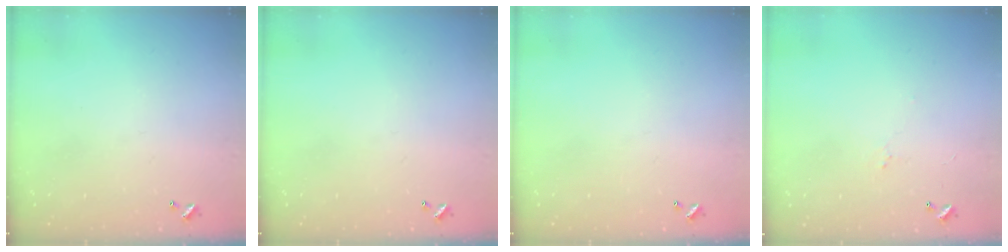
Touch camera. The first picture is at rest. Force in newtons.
{"total": 0.0}
{"total": 0.0}
{"total": 1.9, "press": 1.8, "slide": 0.6}